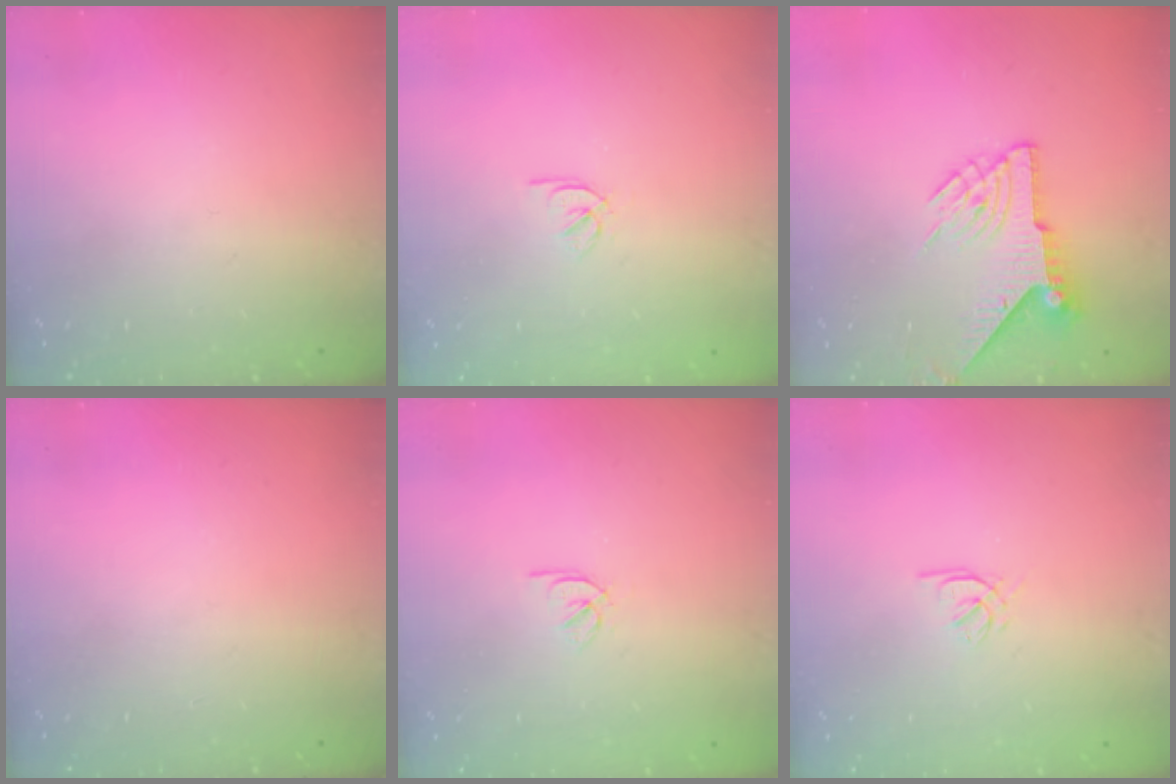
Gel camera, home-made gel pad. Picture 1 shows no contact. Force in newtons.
{"total": 2.5, "press": 2.4, "slide": 0.7}
{"total": 9.2, "press": 9.2, "slide": 0.6}
{"total": 0.0}
{"total": 2.5, "press": 2.4, "slide": 0.7}
{"total": 2.1, "press": 2.0, "slide": 0.5}